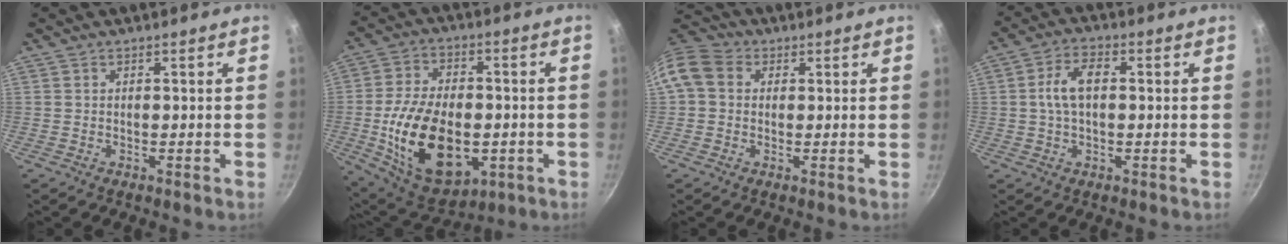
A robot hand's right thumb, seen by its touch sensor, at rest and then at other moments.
{"total": 21.2, "force": [-3.7, 13.0, 16.3], "torque": [-0.273, 0.011, -0.047]}
{"total": 9.7, "force": [1.5, 8.0, 5.2], "torque": [-0.099, 0.023, 0.010]}
{"total": 6.7, "force": [0.5, 3.8, 5.5], "torque": [-0.101, 0.020, 0.003]}